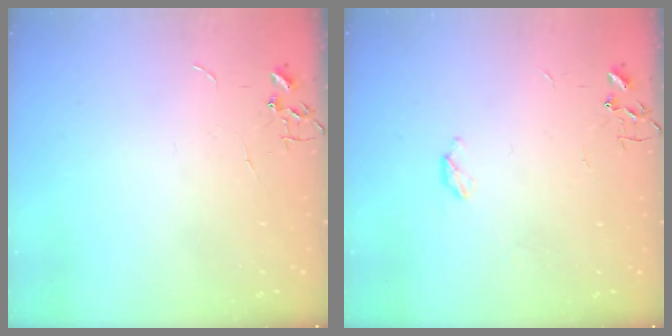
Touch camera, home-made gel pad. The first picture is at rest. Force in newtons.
{"total": 2.8, "press": 2.8, "slide": 0.5}